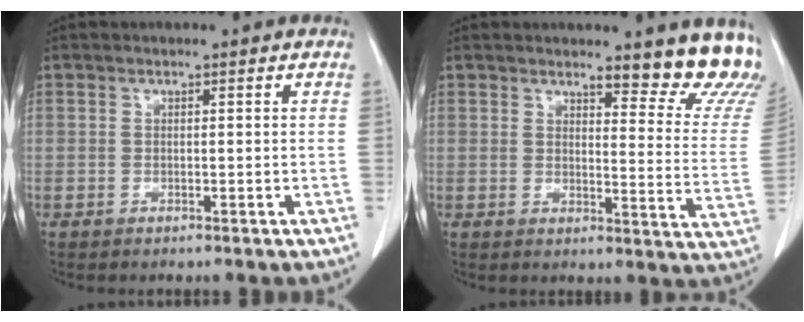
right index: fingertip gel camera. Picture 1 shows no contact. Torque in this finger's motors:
{"motor_torque": [0.55, 0.55, 0.08, 0.01]}